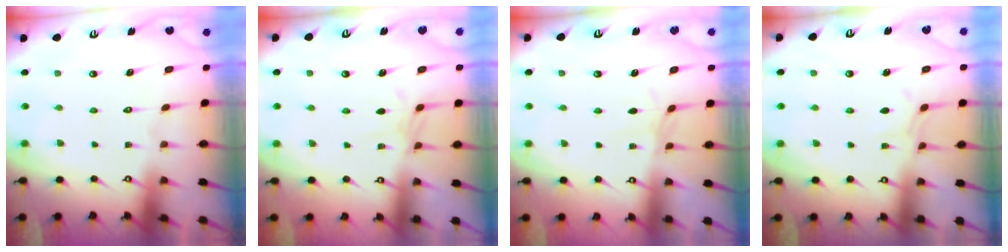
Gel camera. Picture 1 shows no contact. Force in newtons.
{"total": 5.7, "press": 5.7, "slide": 0.6}
{"total": 1.5, "press": 1.5, "slide": 0.4}
{"total": 5.6, "press": 5.5, "slide": 0.6}